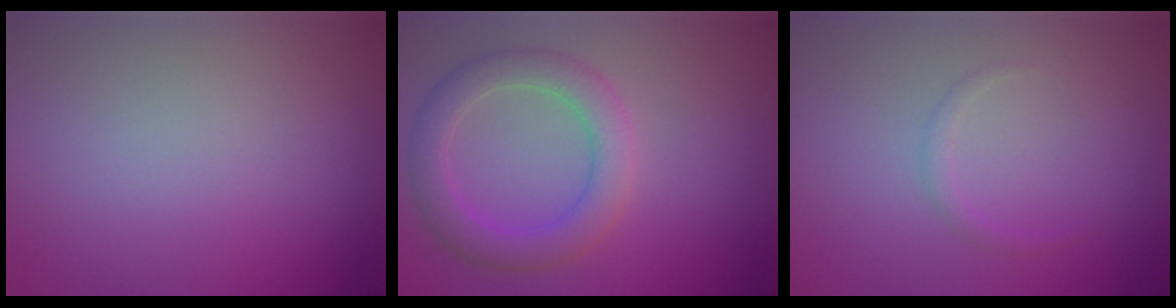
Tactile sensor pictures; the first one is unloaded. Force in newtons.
{"total": 4.6, "press": 4.6, "slide": 0.3}
{"total": 0.8, "press": 0.8, "slide": 0.1}